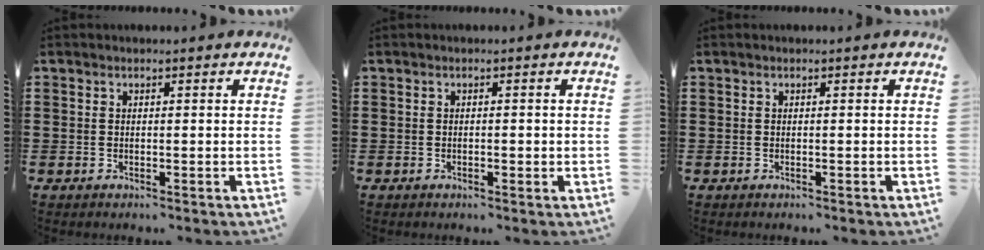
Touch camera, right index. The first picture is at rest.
{"total": 0.7, "force": [-0.2, 0.3, 0.6], "torque": [-0.012, -0.001, -0.003]}
{"total": 0.0}